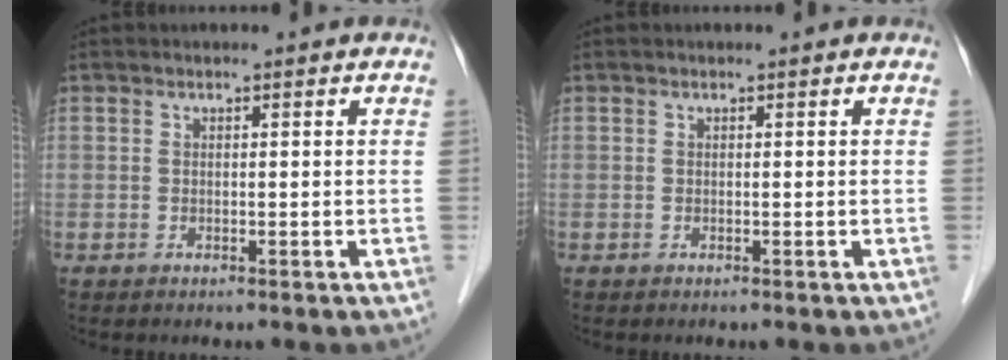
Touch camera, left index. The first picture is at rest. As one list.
[{"total": 0.0}]